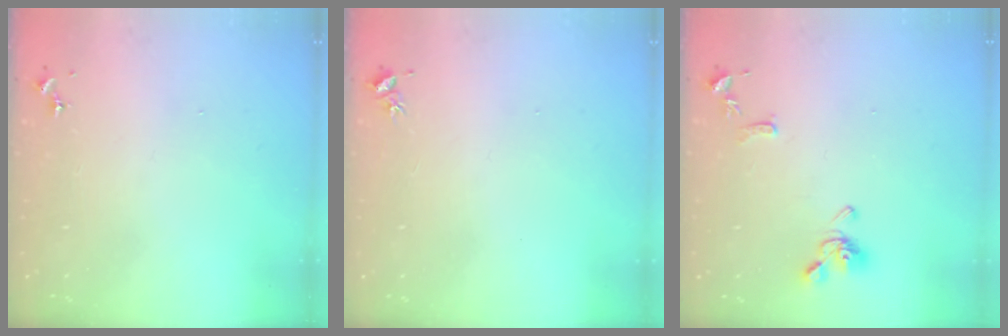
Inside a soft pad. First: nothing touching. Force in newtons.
{"total": 3.1, "press": 3.0, "slide": 0.3}
{"total": 10.1, "press": 10.1, "slide": 1.2}